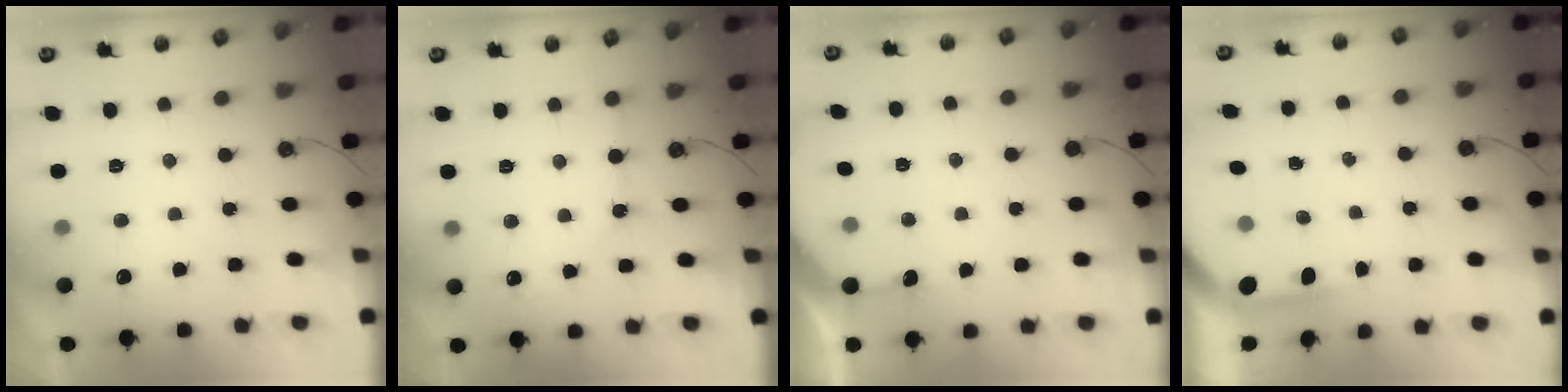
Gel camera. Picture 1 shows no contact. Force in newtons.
{"total": 2.8, "press": 2.8, "slide": 0.5}
{"total": 3.0, "press": 2.9, "slide": 0.4}
{"total": 3.7, "press": 3.7, "slide": 0.3}